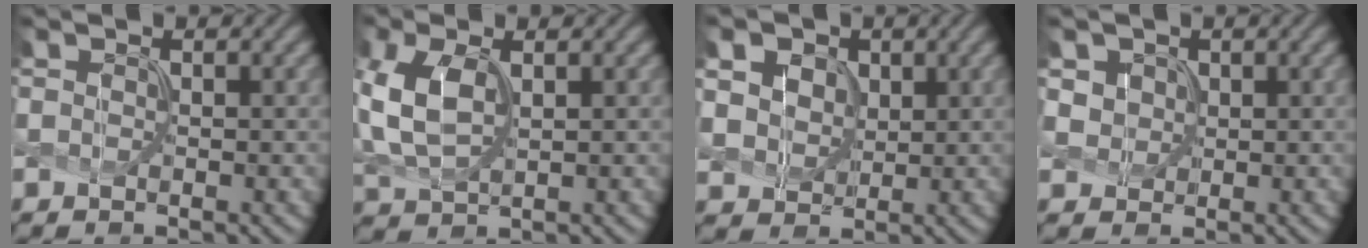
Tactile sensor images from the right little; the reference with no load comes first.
{"total": 5.7, "force": [0.9, 3.3, 4.6], "torque": [-0.121, 0.006, 0.022]}
{"total": 8.4, "force": [4.1, 5.9, 4.3], "torque": [-0.114, 0.025, 0.059]}
{"total": 2.3, "force": [1.0, 1.9, 0.8], "torque": [-0.028, -0.002, 0.031]}